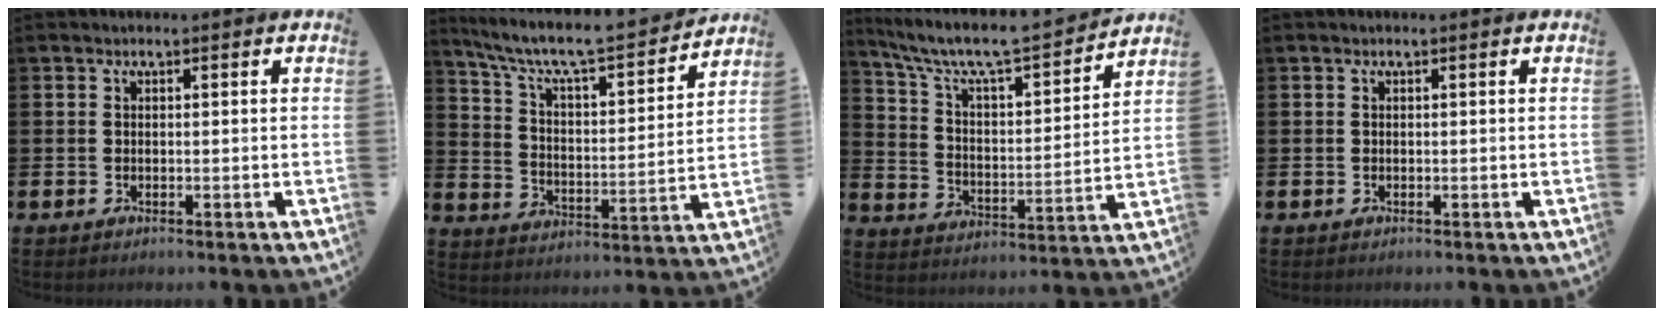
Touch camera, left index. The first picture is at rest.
{"total": 8.6, "force": [7.7, 1.5, 3.4], "torque": [-0.104, -0.053, 0.128]}
{"total": 8.4, "force": [7.6, 1.5, 3.4], "torque": [-0.102, -0.051, 0.125]}
{"total": 0.0}